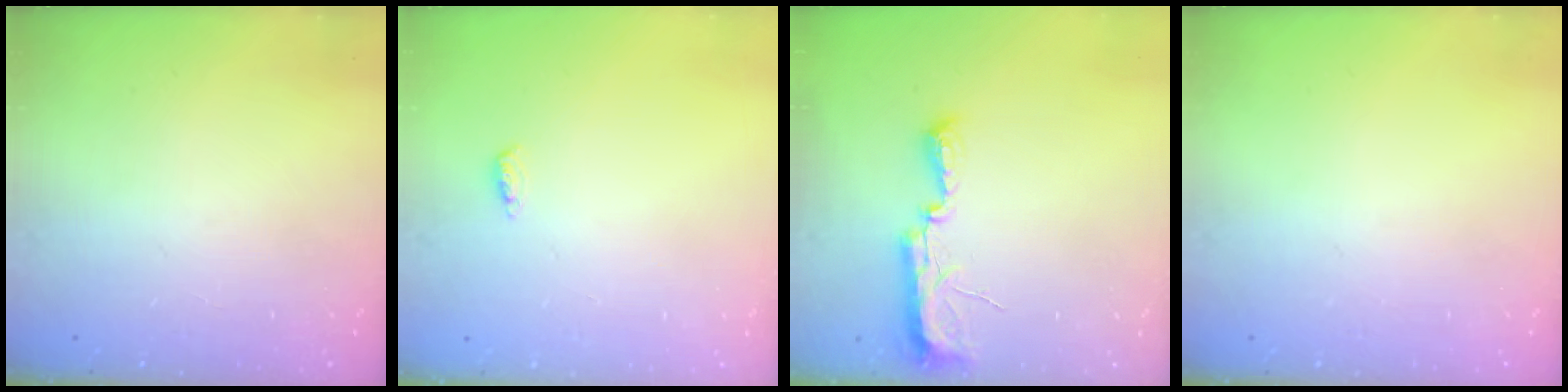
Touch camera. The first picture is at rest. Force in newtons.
{"total": 4.4, "press": 4.1, "slide": 1.5}
{"total": 9.8, "press": 8.8, "slide": 4.4}
{"total": 0.0}